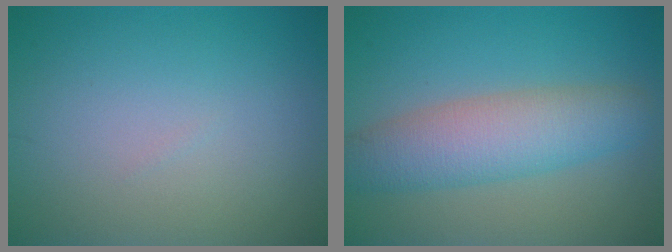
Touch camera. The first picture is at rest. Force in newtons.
{"total": 5.8, "press": 5.8, "slide": 0.4}